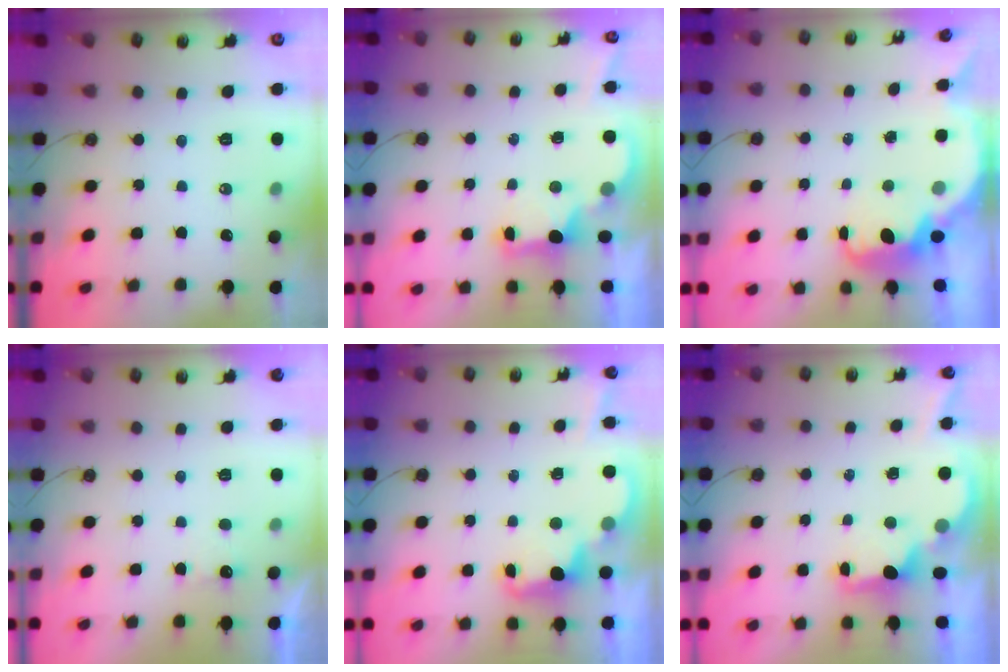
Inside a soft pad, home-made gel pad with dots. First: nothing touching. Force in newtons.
{"total": 2.2, "press": 2.1, "slide": 0.6}
{"total": 3.8, "press": 3.8, "slide": 0.4}
{"total": 1.0, "press": 0.7, "slide": 0.8}
{"total": 2.4, "press": 2.4, "slide": 0.6}
{"total": 1.9, "press": 1.8, "slide": 0.6}